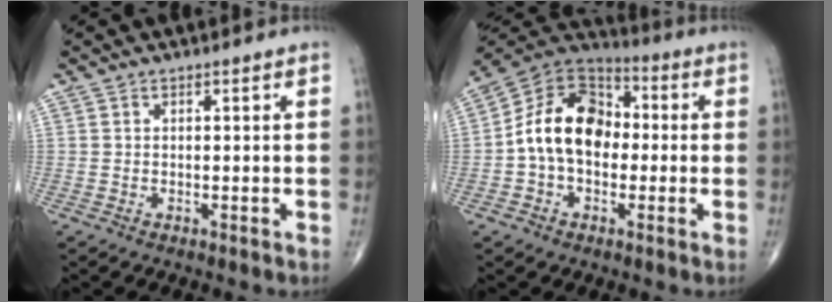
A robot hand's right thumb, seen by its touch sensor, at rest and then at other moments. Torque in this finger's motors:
{"motor_torque": [1.88, 1.92, 0.68, -0.58, 0.34]}